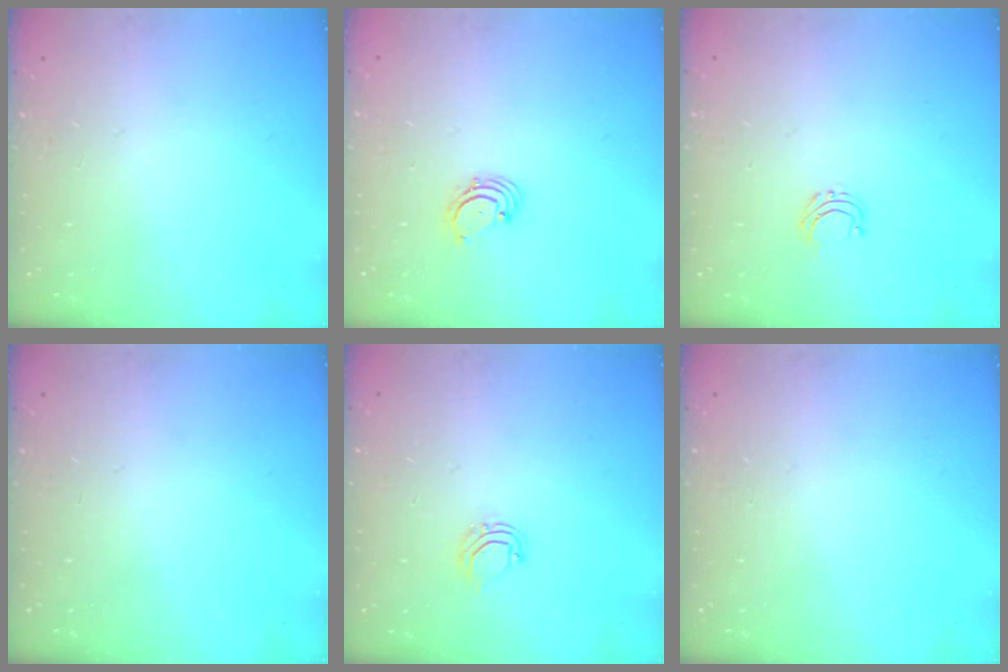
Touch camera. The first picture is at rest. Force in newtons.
{"total": 1.6, "press": 1.6, "slide": 0.2}
{"total": 3.7, "press": 3.7, "slide": 0.3}
{"total": 0.0}
{"total": 6.4, "press": 6.4, "slide": 0.4}
{"total": 0.0}